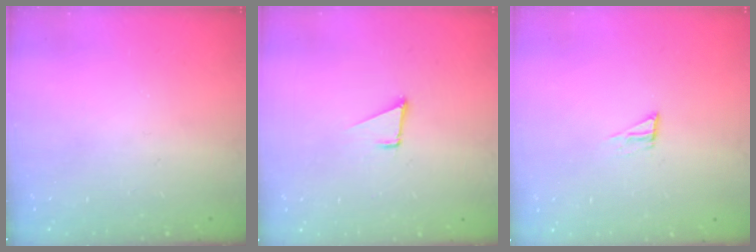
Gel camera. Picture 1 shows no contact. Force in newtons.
{"total": 1.6, "press": 1.5, "slide": 0.1}
{"total": 4.3, "press": 4.3, "slide": 0.3}